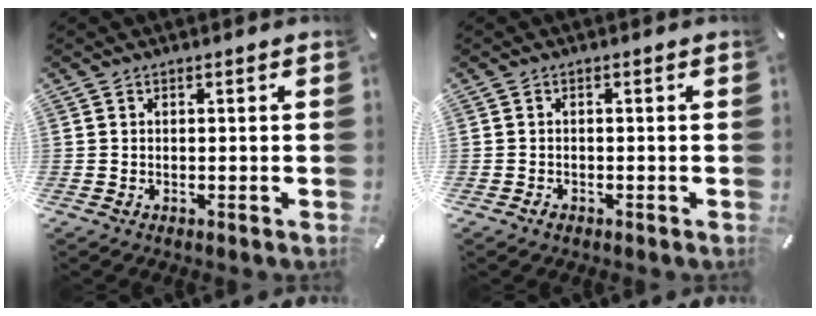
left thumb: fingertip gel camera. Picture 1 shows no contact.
{"total": 0.9, "force": [-0.7, 0.4, 0.4], "torque": [-0.010, 0.002, -0.014]}